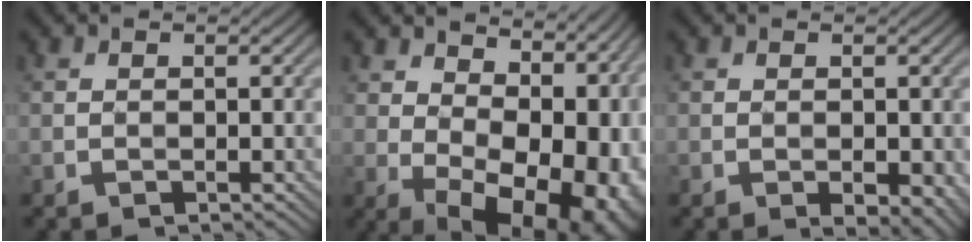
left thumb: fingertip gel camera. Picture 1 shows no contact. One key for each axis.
{"total": 16.6, "fx": 0.1, "fy": 10.5, "fz": 12.8, "tx": -0.150, "ty": -0.022, "tz": 0.054}
{"total": 3.1, "fx": -1.3, "fy": 1.3, "fz": 2.5, "tx": -0.033, "ty": -0.003, "tz": -0.011}